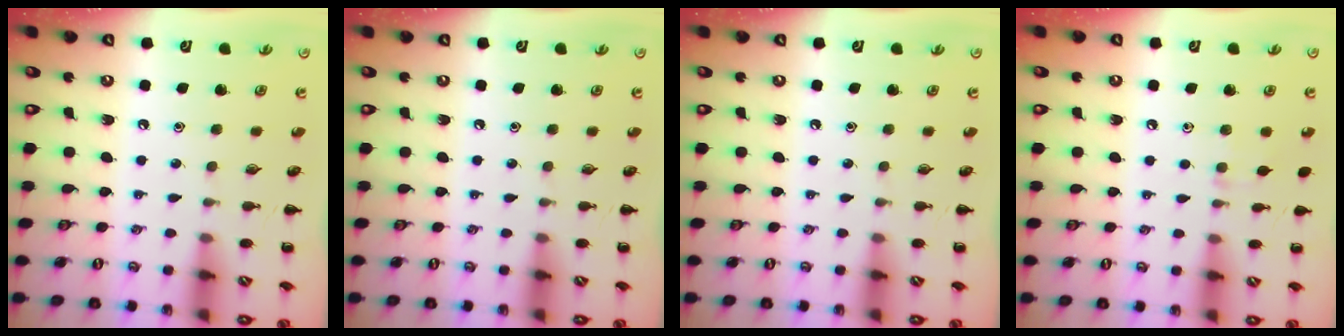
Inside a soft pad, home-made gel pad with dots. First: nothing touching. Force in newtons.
{"total": 0.0}
{"total": 0.0}
{"total": 5.0, "press": 4.6, "slide": 1.9}